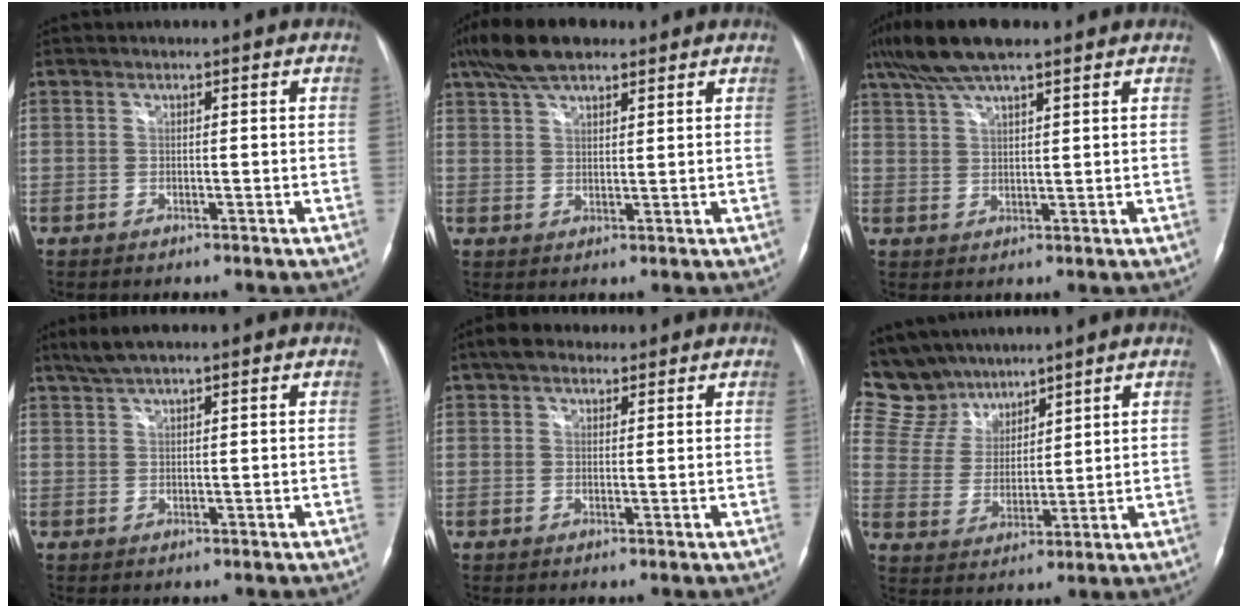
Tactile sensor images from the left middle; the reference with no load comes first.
{"total": 8.8, "force": [6.4, 3.0, 5.2], "torque": [-0.107, 0.021, 0.113]}
{"total": 9.9, "force": [7.3, 1.9, 6.3], "torque": [-0.122, 0.028, 0.128]}
{"total": 3.5, "force": [2.7, 0.3, 2.2], "torque": [-0.052, 0.011, 0.053]}
{"total": 4.5, "force": [3.2, 2.5, 1.9], "torque": [-0.038, 0.022, 0.054]}
{"total": 13.0, "force": [11.5, 5.5, 2.3], "torque": [-0.061, 0.023, 0.234]}